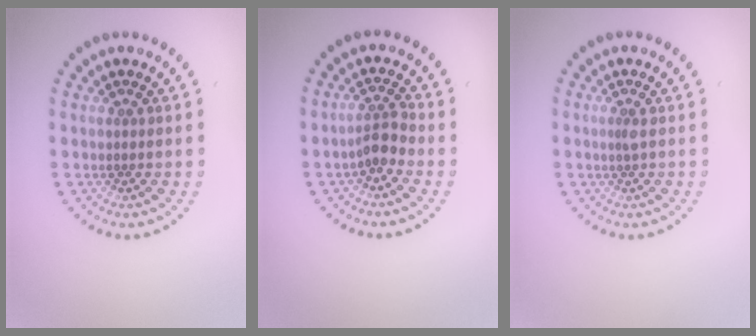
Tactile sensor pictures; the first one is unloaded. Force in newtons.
{"total": 2.2, "press": 1.9, "slide": 1.1}
{"total": 0.8, "press": 0.6, "slide": 0.6}